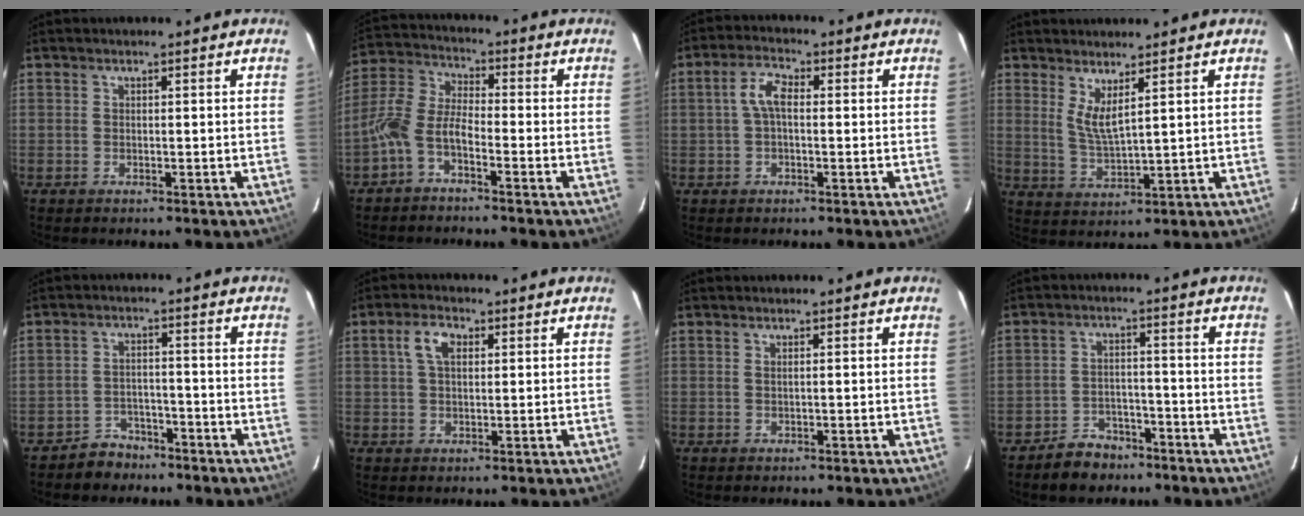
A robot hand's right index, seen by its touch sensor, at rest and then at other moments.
{"total": 6.5, "force": [-3.5, 2.5, 5.0], "torque": [-0.123, 0.019, -0.075]}
{"total": 4.3, "force": [0.1, 2.0, 3.8], "torque": [-0.079, 0.013, 0.002]}
{"total": 4.7, "force": [2.9, 0.5, 3.7], "torque": [-0.071, -0.014, 0.055]}
{"total": 4.9, "force": [-4.0, 2.8, 0.3], "torque": [-0.023, 0.016, -0.062]}
{"total": 4.5, "force": [1.5, 2.6, 3.4], "torque": [-0.065, 0.013, 0.028]}
{"total": 0.5, "force": [0.1, -0.2, 0.4], "torque": [-0.009, 0.001, 0.002]}
{"total": 6.6, "force": [-5.1, 3.8, 1.5], "torque": [-0.050, 0.018, -0.073]}